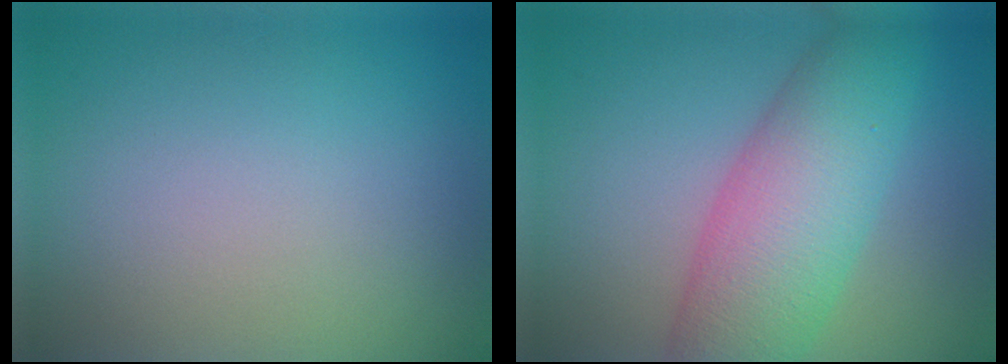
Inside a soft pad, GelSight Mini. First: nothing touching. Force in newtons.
{"total": 9.0, "press": 9.0, "slide": 0.2}